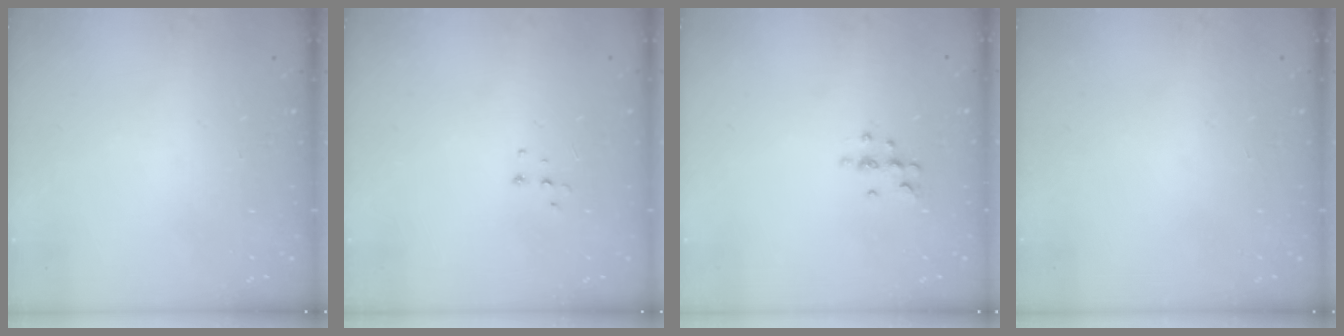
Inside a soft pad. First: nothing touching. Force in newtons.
{"total": 3.7, "press": 3.7, "slide": 0.3}
{"total": 6.5, "press": 6.4, "slide": 1.2}
{"total": 0.0}